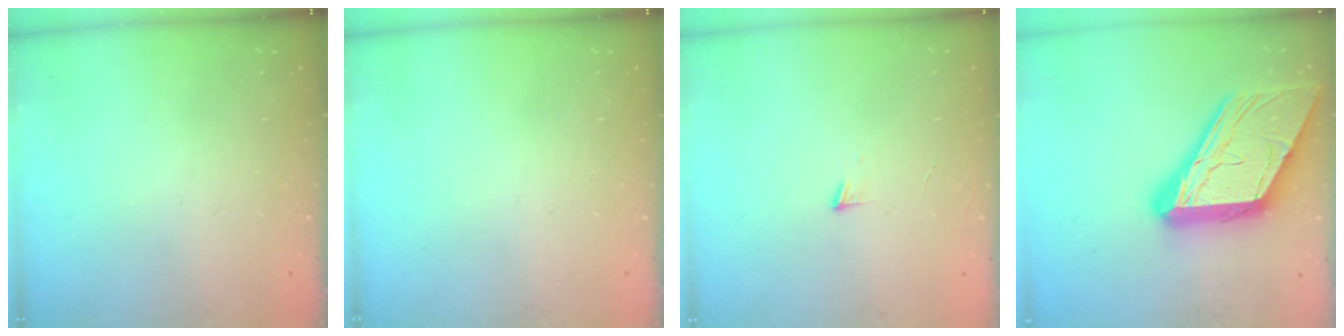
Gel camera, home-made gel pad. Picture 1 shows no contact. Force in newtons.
{"total": 0.0}
{"total": 4.0, "press": 3.9, "slide": 0.4}
{"total": 23.0, "press": 22.9, "slide": 2.4}